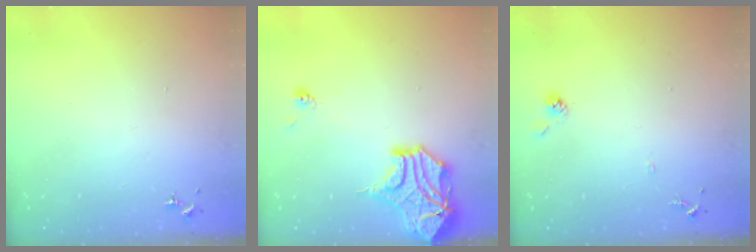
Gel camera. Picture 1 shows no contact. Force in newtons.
{"total": 15.2, "press": 15.1, "slide": 2.2}
{"total": 7.3, "press": 7.3, "slide": 0.4}